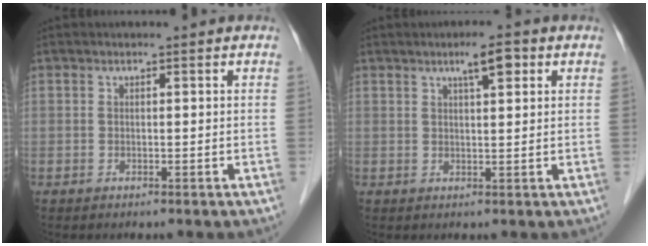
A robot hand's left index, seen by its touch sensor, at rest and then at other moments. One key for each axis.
{"total": 3.4, "fx": 1.8, "fy": 0.6, "fz": 2.8, "tx": -0.048, "ty": 0.008, "tz": 0.027}